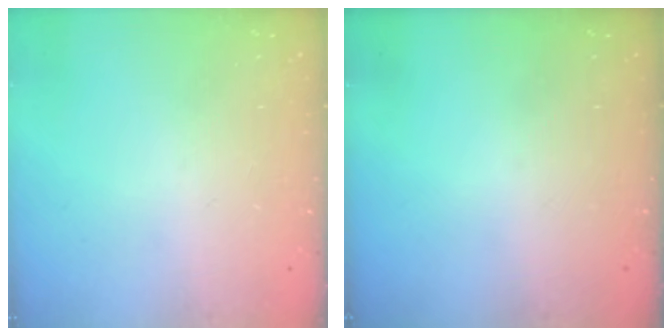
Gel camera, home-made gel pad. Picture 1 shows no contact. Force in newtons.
{"total": 0.0}